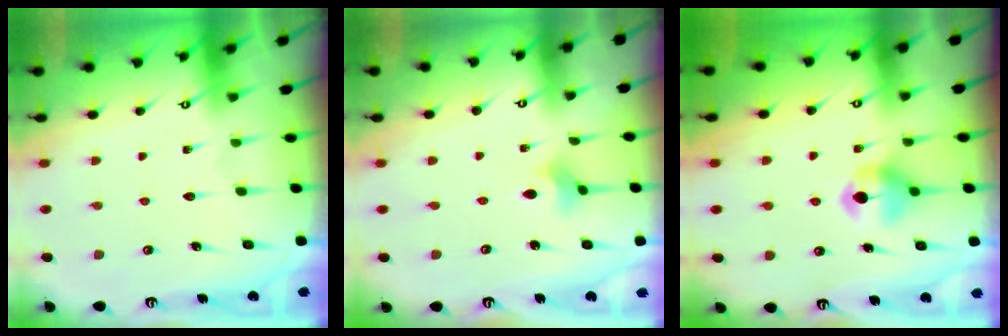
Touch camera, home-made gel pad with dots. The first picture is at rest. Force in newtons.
{"total": 2.2, "press": 2.2, "slide": 0.5}
{"total": 6.3, "press": 6.3, "slide": 0.7}